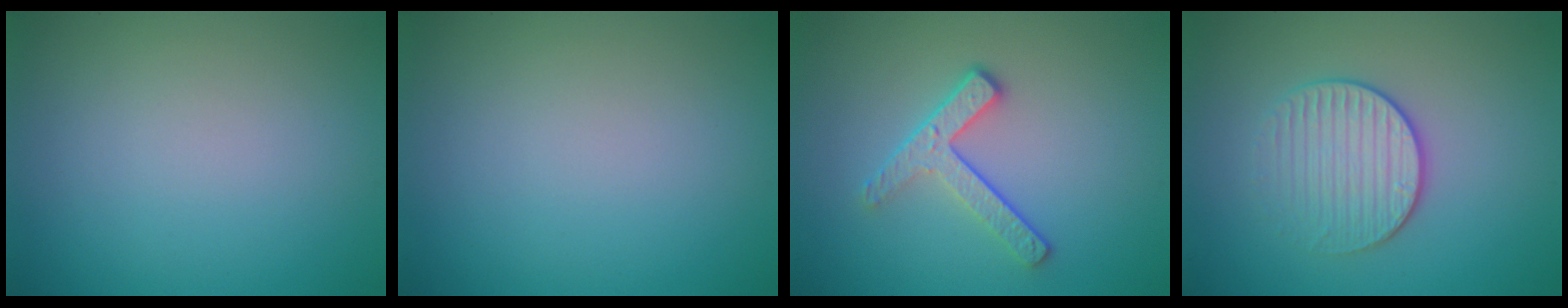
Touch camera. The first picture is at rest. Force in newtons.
{"total": 0.0}
{"total": 2.9, "press": 2.3, "slide": 1.7}
{"total": 3.3, "press": 2.9, "slide": 1.5}